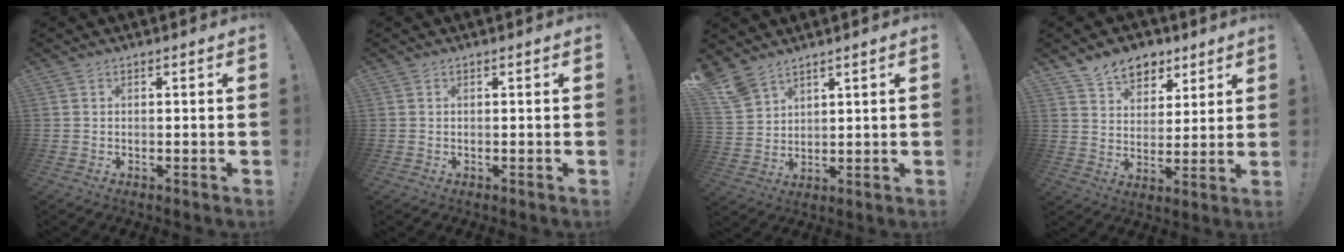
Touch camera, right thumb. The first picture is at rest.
{"total": 0.0}
{"total": 7.0, "force": [5.7, 3.2, 2.4], "torque": [-0.056, -0.032, 0.116]}
{"total": 10.6, "force": [7.5, 6.8, 3.1], "torque": [-0.056, -0.044, 0.148]}